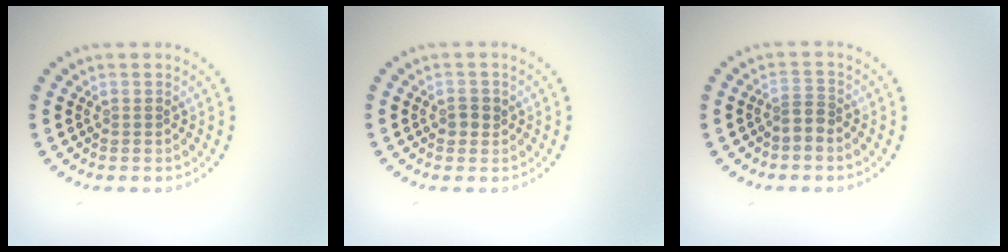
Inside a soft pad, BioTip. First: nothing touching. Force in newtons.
{"total": 1.3, "press": 1.3, "slide": 0.4}
{"total": 1.3, "press": 0.8, "slide": 1.1}